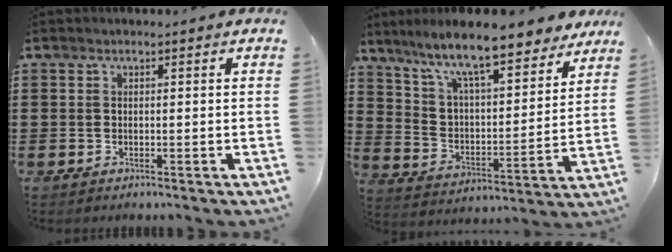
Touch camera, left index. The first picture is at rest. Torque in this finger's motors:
{"motor_torque": [1.43, -0.71, 1.05, 0.21]}